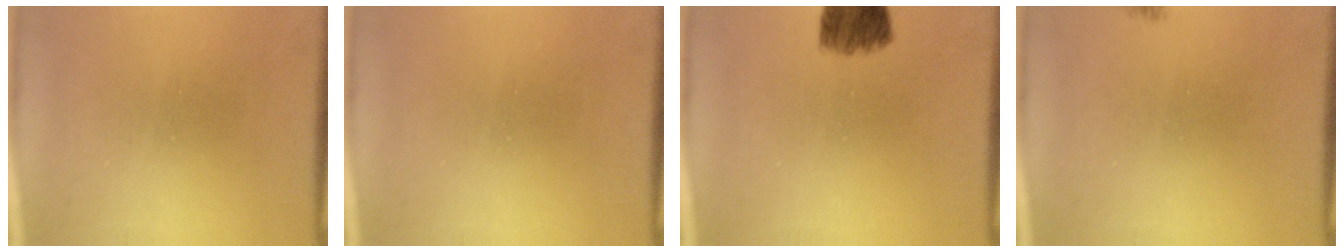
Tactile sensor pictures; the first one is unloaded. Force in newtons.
{"total": 0.0}
{"total": 7.5}
{"total": 1.6}